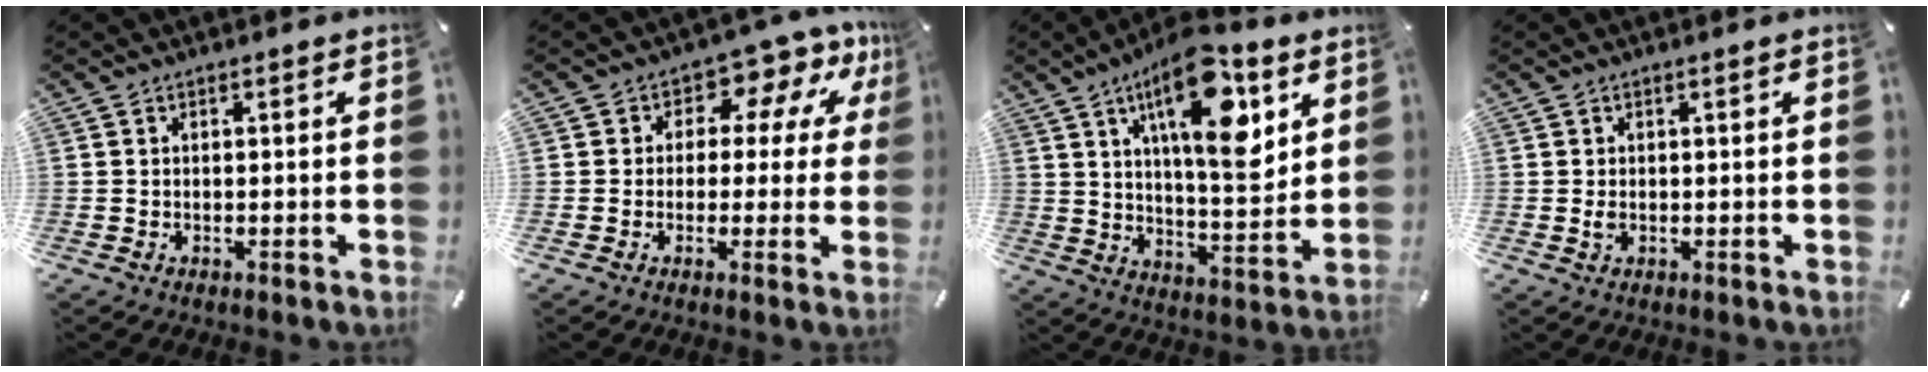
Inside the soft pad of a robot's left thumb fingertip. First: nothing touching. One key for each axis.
{"total": 8.7, "fx": 3.5, "fy": 6.1, "fz": 5.1, "tx": -0.066, "ty": -0.022, "tz": 0.059}
{"total": 18.6, "fx": 9.3, "fy": 7.3, "fz": 14.4, "tx": -0.247, "ty": -0.036, "tz": 0.145}
{"total": 1.2, "fx": 0.0, "fy": 0.5, "fz": 1.1, "tx": -0.020, "ty": 0.000, "tz": 0.000}